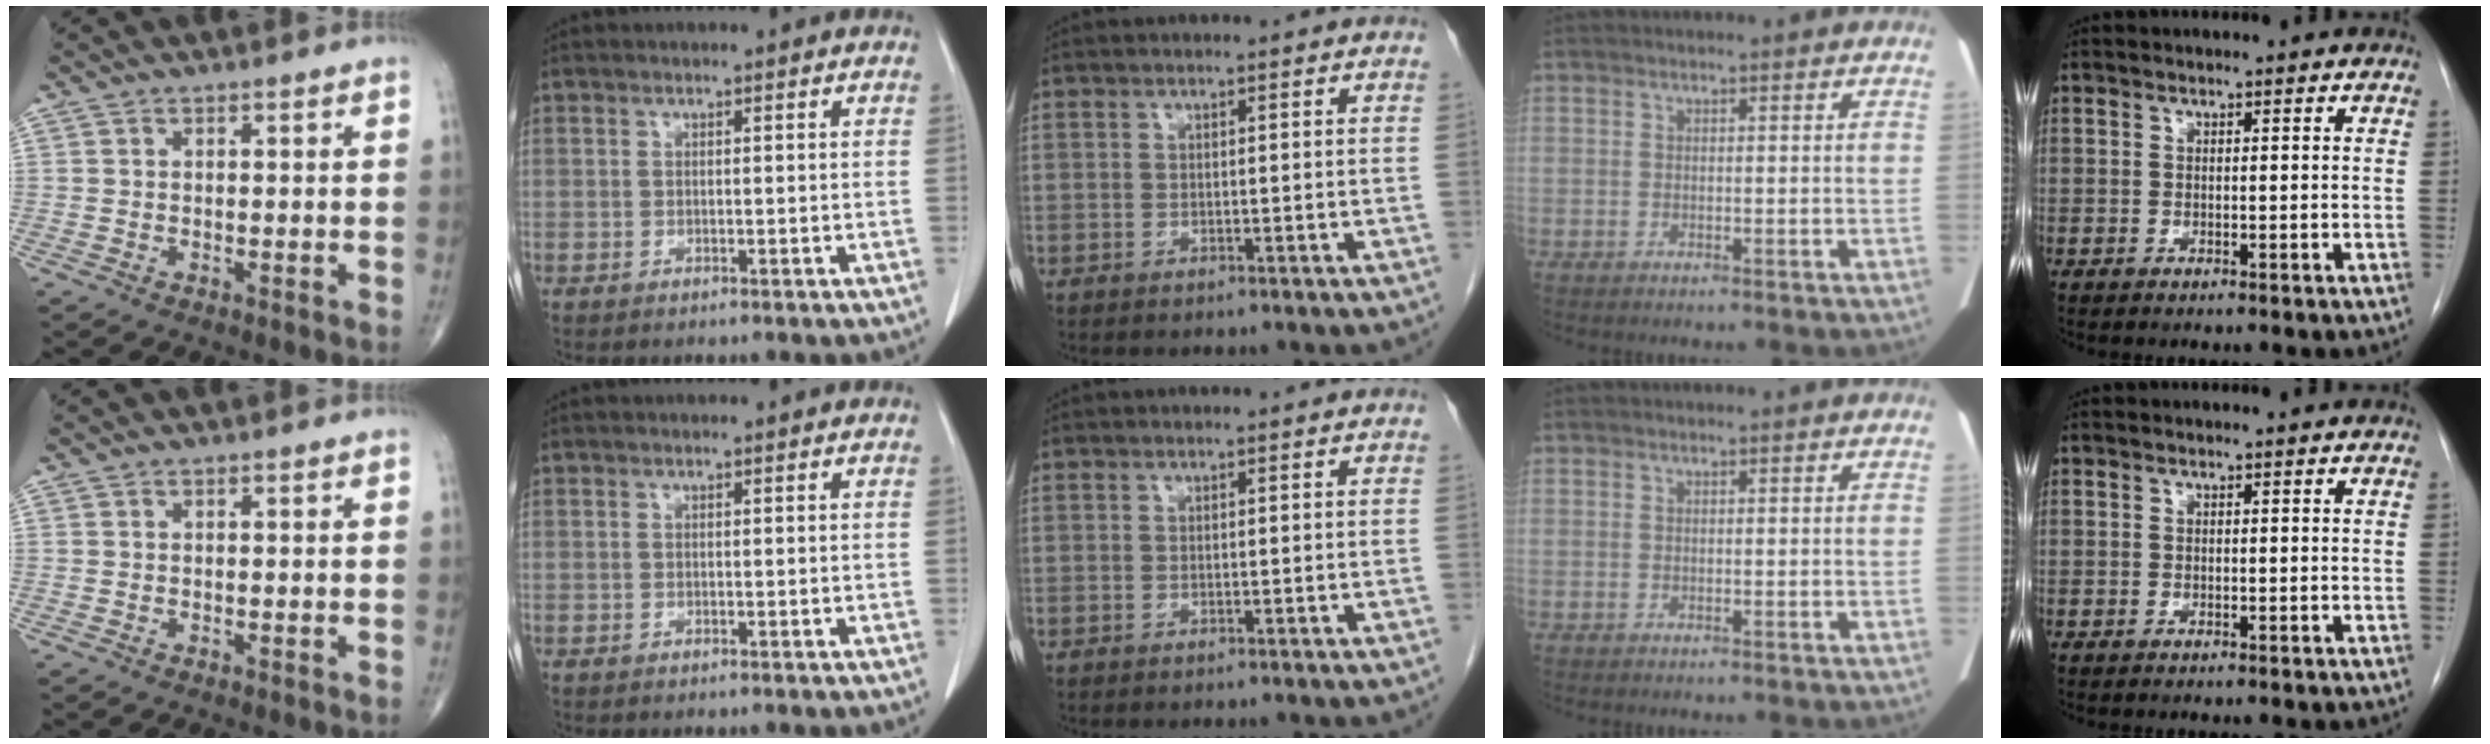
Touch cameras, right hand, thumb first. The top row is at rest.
{}